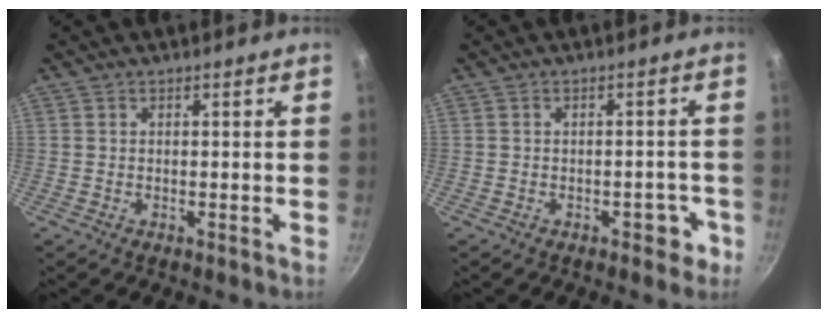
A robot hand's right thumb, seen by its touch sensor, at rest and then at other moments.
{"total": 3.7, "force": [-1.8, 2.3, 2.2], "torque": [-0.004, 0.026, -0.013]}